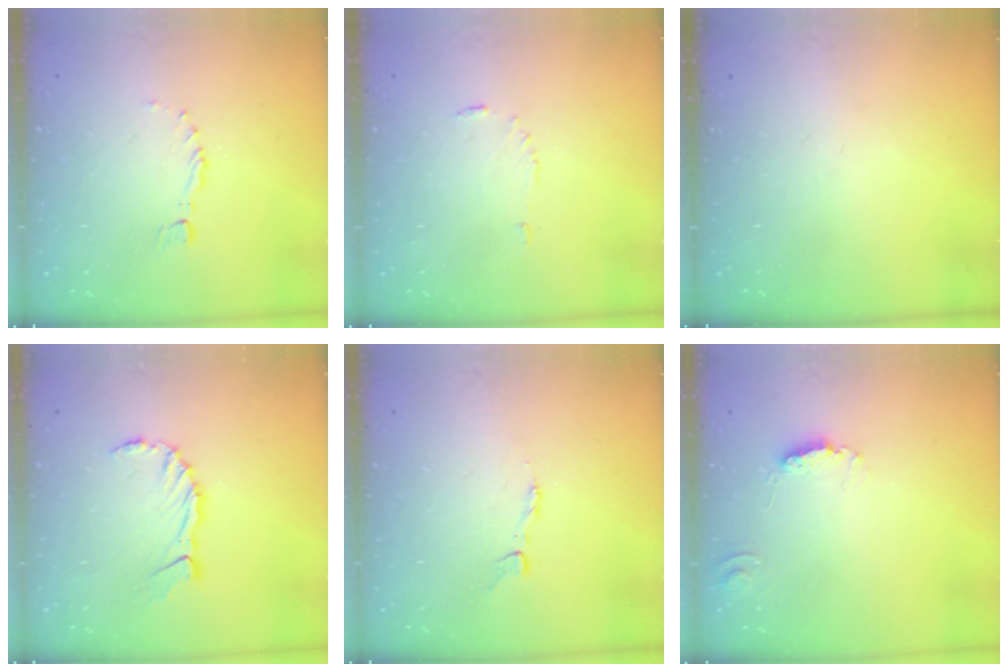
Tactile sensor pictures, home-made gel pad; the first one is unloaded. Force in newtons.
{"total": 3.5, "press": 3.5, "slide": 0.3}
{"total": 0.0}
{"total": 5.9, "press": 5.9, "slide": 0.8}
{"total": 3.4, "press": 3.4, "slide": 0.3}
{"total": 4.2, "press": 4.2, "slide": 0.5}